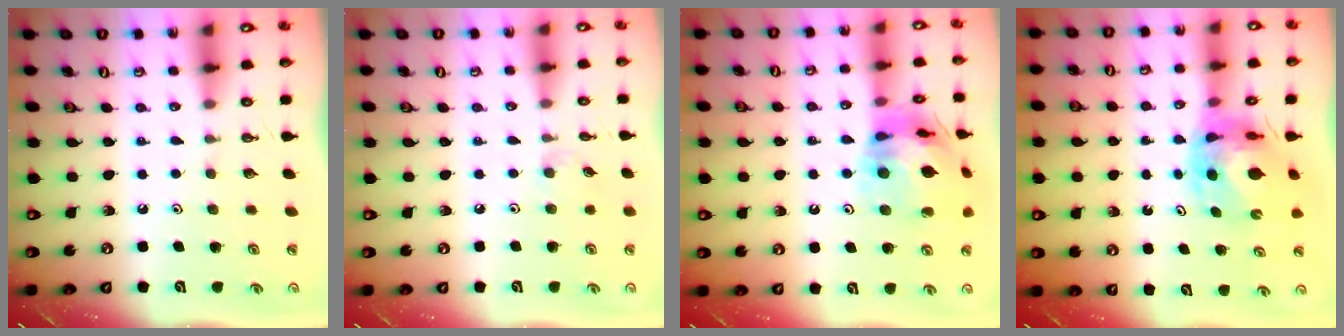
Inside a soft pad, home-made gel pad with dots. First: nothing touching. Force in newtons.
{"total": 3.4, "press": 3.3, "slide": 0.5}
{"total": 20.3, "press": 20.2, "slide": 2.6}
{"total": 11.2, "press": 11.1, "slide": 1.2}